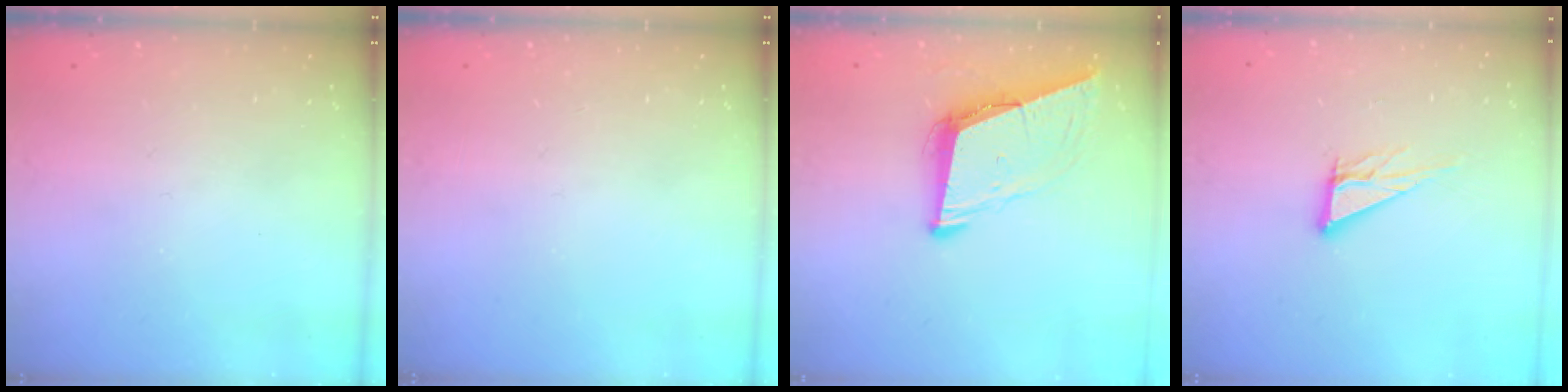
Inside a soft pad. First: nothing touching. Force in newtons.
{"total": 0.0}
{"total": 8.8, "press": 8.1, "slide": 3.6}
{"total": 8.0, "press": 8.0, "slide": 0.7}